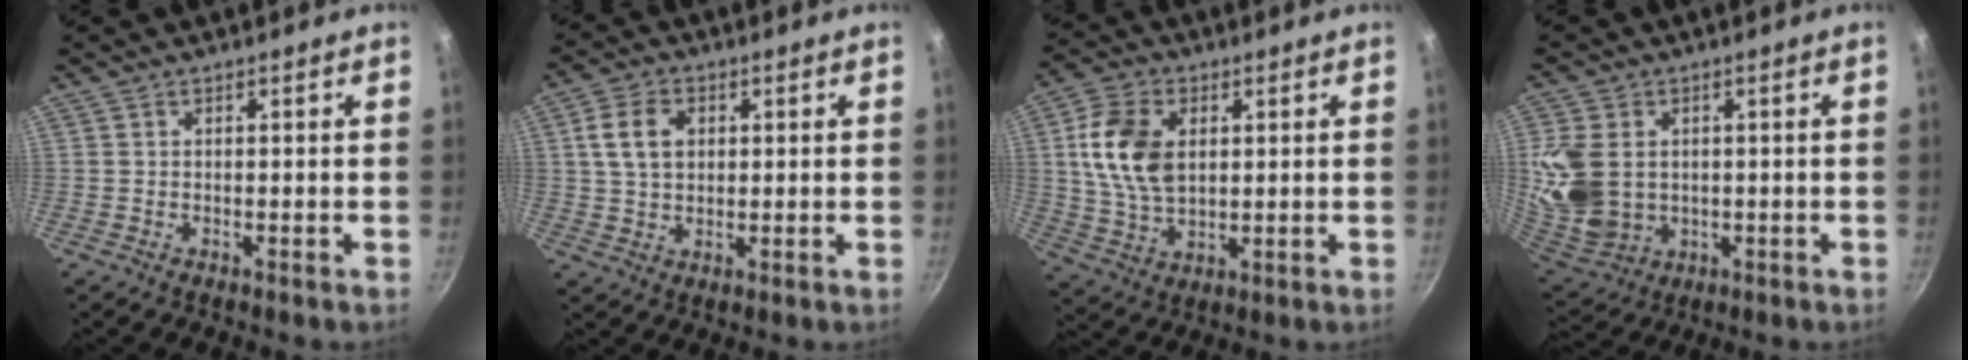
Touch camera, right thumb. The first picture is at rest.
{"total": 7.2, "force": [1.6, 5.2, 4.8], "torque": [-0.073, 0.005, 0.027]}
{"total": 12.6, "force": [2.4, 8.2, 9.2], "torque": [-0.160, -0.006, 0.047]}
{"total": 13.3, "force": [1.4, 10.0, 8.6], "torque": [-0.177, -0.021, 0.042]}